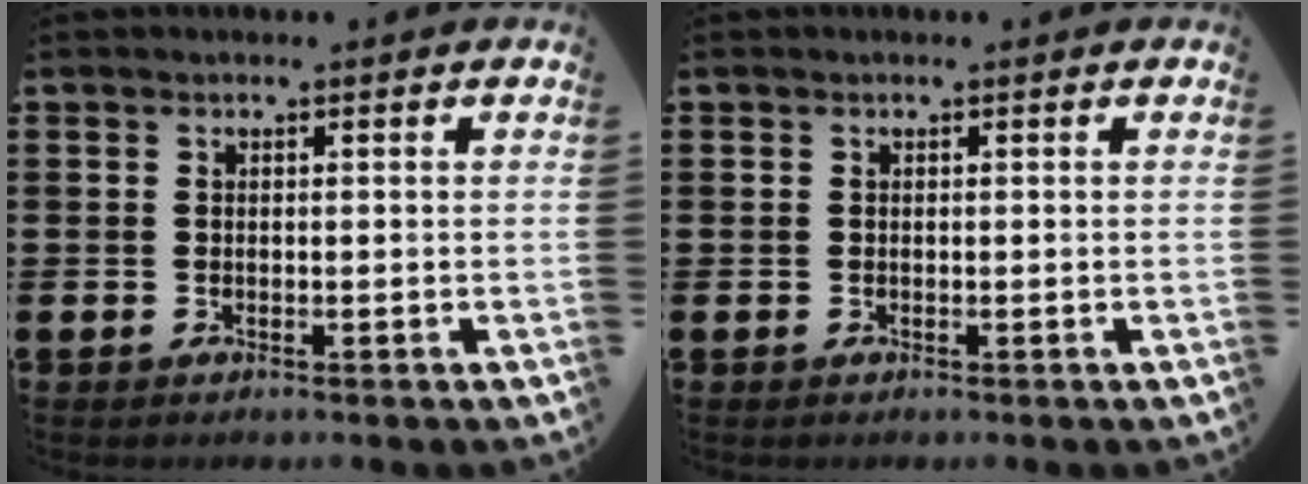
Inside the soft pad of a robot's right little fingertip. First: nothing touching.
{"total": 0.0}